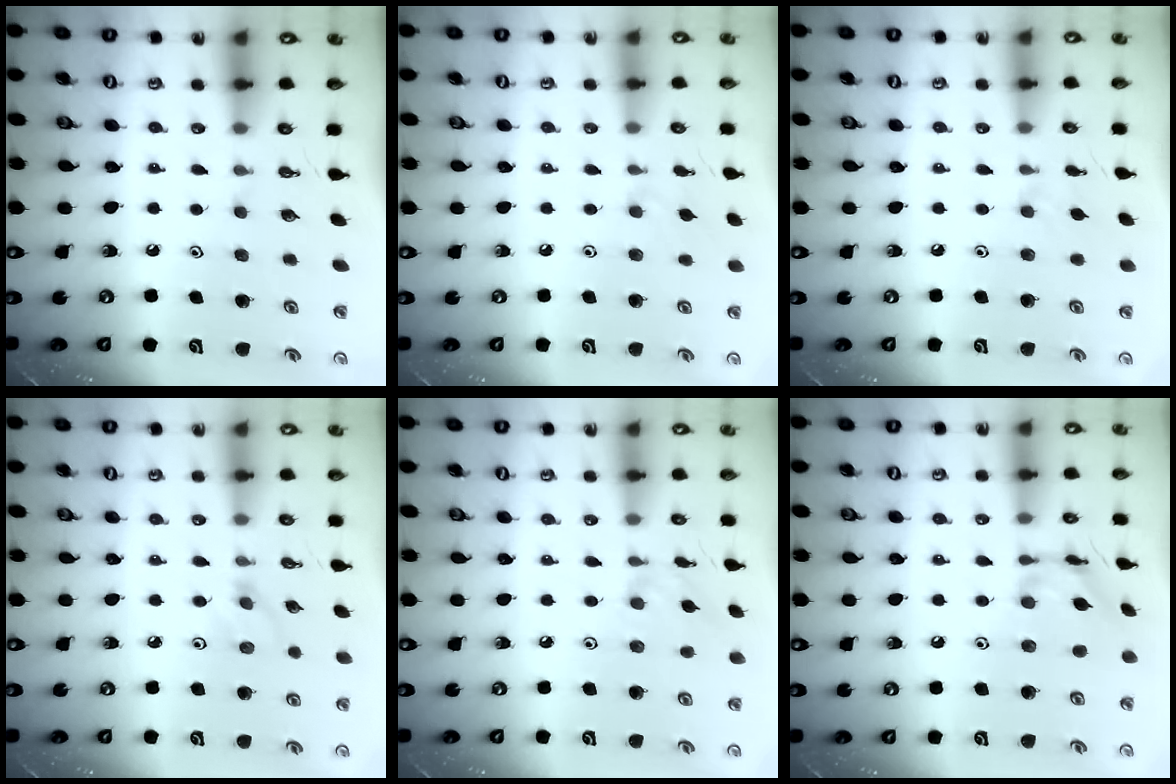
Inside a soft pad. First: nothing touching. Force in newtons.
{"total": 6.0, "press": 6.0, "slide": 0.9}
{"total": 1.9, "press": 1.9, "slide": 0.4}
{"total": 3.2, "press": 3.2, "slide": 0.5}
{"total": 3.4, "press": 3.4, "slide": 0.5}
{"total": 10.6, "press": 10.6, "slide": 0.7}